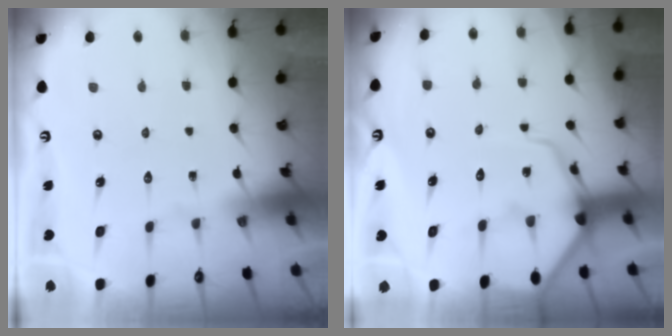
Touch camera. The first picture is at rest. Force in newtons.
{"total": 9.2, "press": 9.2, "slide": 0.9}